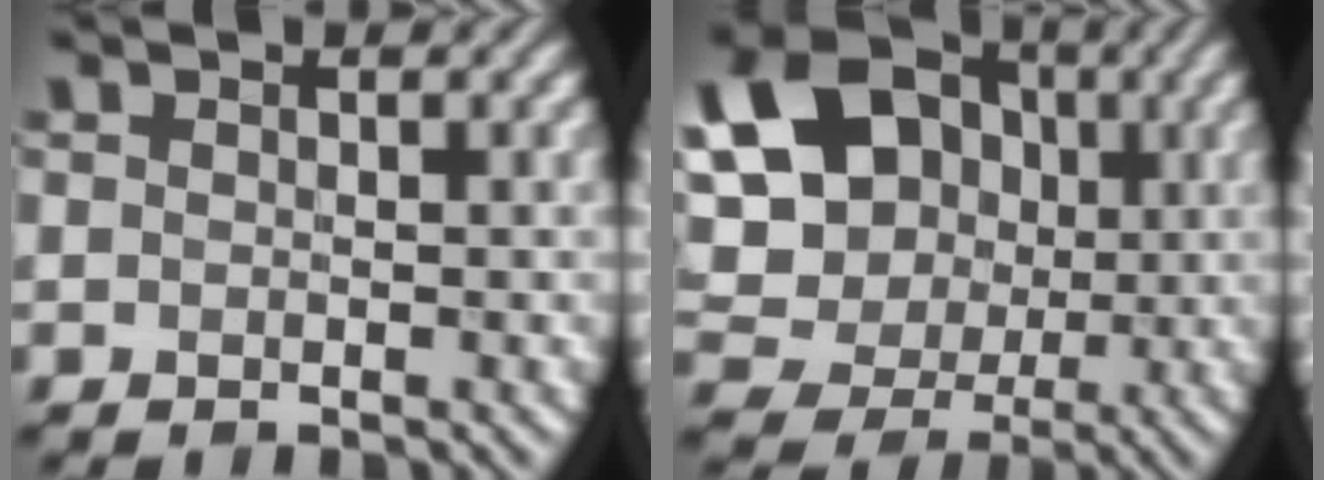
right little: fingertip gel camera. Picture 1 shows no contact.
{"total": 18.6, "force": [4.0, 16.2, 8.4], "torque": [-0.197, 0.030, 0.052]}